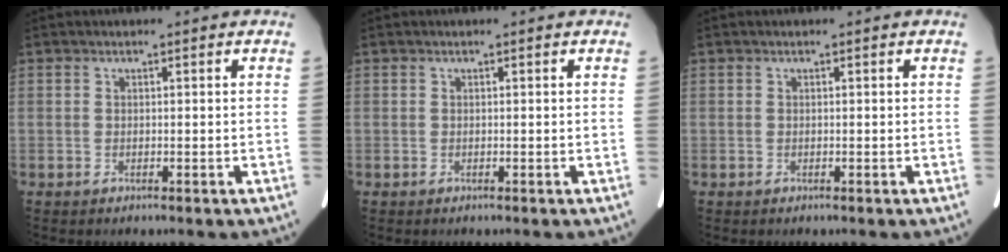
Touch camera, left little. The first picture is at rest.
{"total": 0.0}
{"total": 0.0}